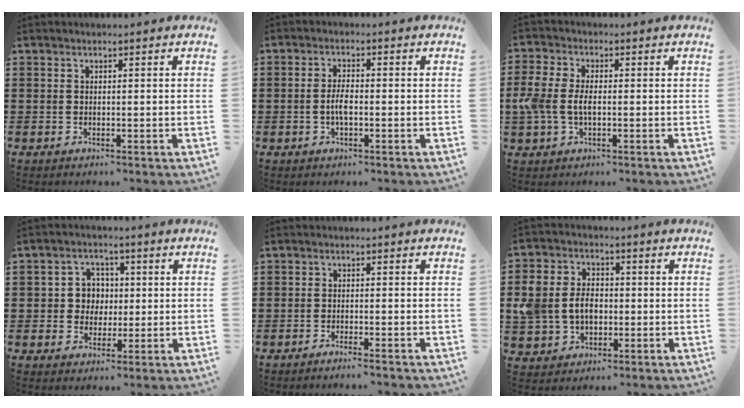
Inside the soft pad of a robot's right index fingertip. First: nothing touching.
{"total": 3.1, "force": [-0.8, 0.9, 2.8], "torque": [-0.068, -0.006, -0.019]}
{"total": 4.5, "force": [-0.7, 2.6, 3.6], "torque": [-0.096, -0.005, -0.020]}
{"total": 4.7, "force": [0.1, 4.5, 1.4], "torque": [-0.047, 0.015, -0.001]}
{"total": 1.5, "force": [-1.4, -0.2, 0.5], "torque": [-0.008, 0.001, -0.026]}
{"total": 6.5, "force": [-0.6, 5.2, 3.8], "torque": [-0.102, 0.009, -0.016]}